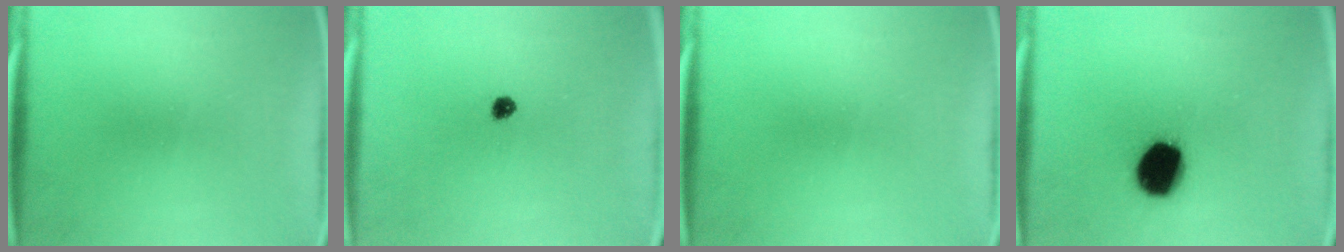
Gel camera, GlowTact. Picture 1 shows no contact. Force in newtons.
{"total": 1.9}
{"total": 0.0}
{"total": 14.6}